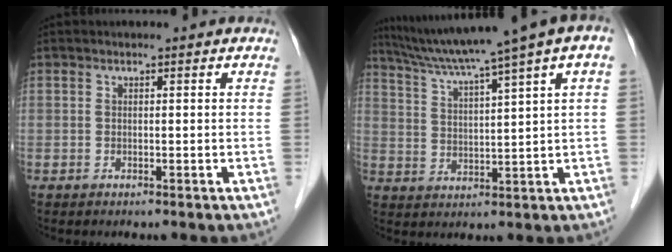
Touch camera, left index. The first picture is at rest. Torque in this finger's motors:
{"motor_torque": [0.69, -0.77, 0.91, 0.21]}